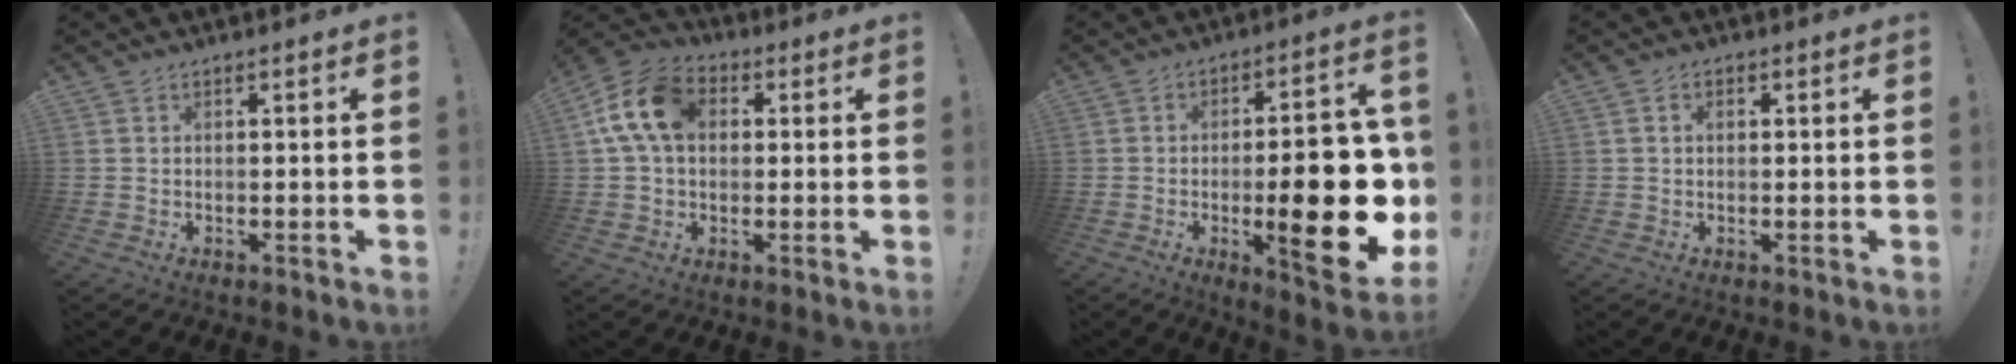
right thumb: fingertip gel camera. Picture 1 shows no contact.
{"total": 14.0, "force": [3.1, 9.6, 9.6], "torque": [-0.169, 0.012, 0.061]}
{"total": 23.7, "force": [-3.2, 7.2, 22.4], "torque": [-0.305, -0.006, -0.042]}
{"total": 1.6, "force": [0.3, 1.1, 1.1], "torque": [-0.020, 0.003, 0.005]}